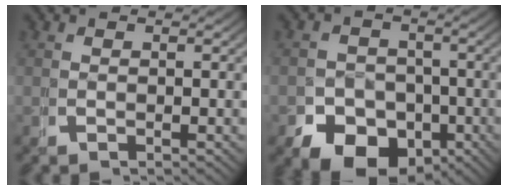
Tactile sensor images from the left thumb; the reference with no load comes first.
{"total": 8.8, "force": [-4.3, 6.7, 3.8], "torque": [-0.049, -0.030, -0.066]}